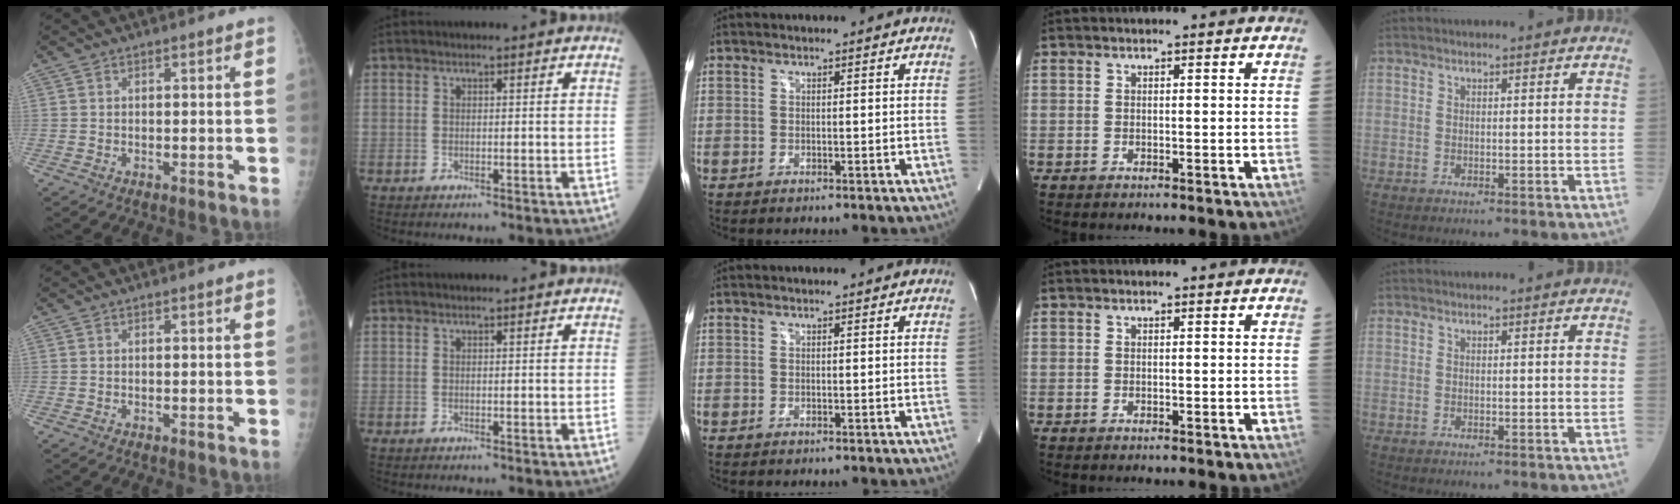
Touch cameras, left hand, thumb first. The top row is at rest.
{}